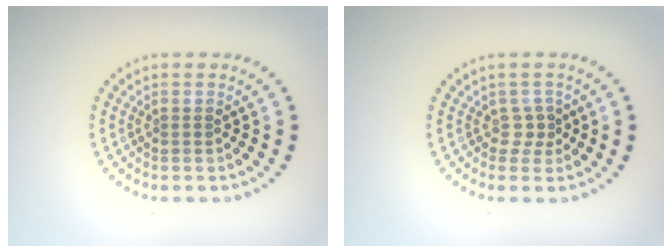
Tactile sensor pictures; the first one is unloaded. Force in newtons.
{"total": 1.3, "press": 0.9, "slide": 0.9}